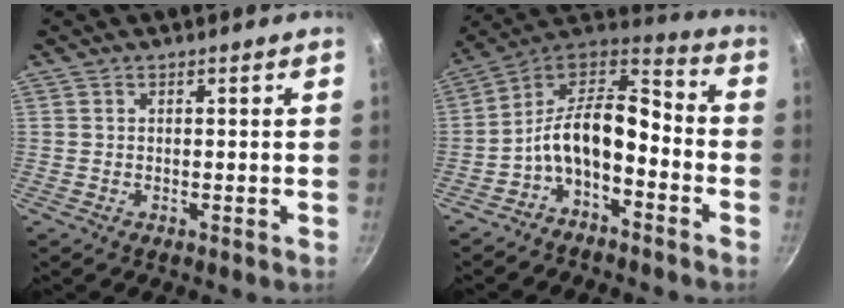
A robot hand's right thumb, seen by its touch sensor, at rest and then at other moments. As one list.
[{"total": 12.5, "force": [-4.3, 6.6, 9.7], "torque": [-0.148, 0.096, -0.084]}]